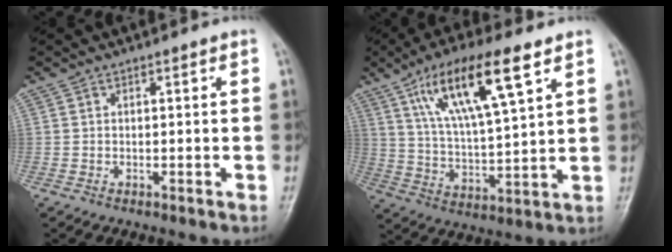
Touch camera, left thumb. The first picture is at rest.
{"total": 16.7, "force": [8.5, 4.3, 13.7], "torque": [-0.240, -0.023, 0.159]}